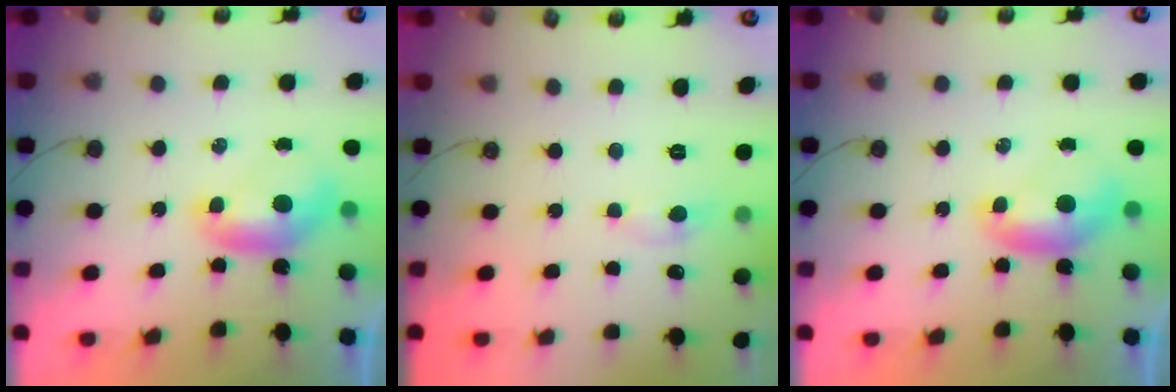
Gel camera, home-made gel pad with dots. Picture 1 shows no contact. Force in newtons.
{"total": 1.6, "press": 1.5, "slide": 0.2}
{"total": 0.0}